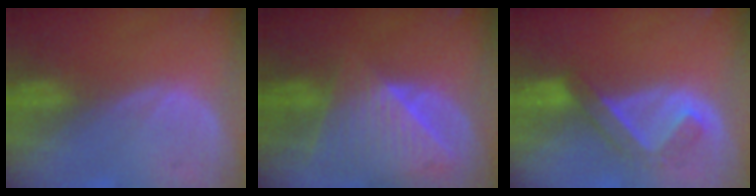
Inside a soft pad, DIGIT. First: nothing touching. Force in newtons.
{"total": 9.2, "press": 8.2, "slide": 4.0}
{"total": 5.2, "press": 4.6, "slide": 2.4}